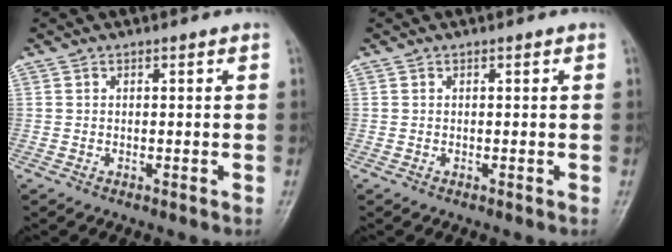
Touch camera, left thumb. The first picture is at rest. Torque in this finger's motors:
{"motor_torque": [0.00, 0.00, -0.01, 0.00, 0.00]}